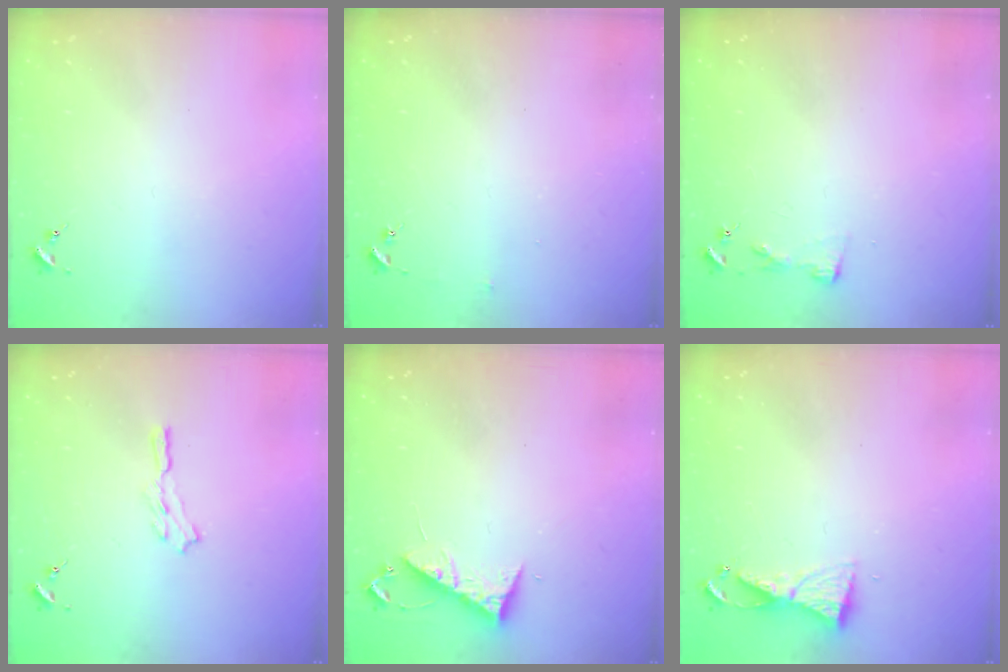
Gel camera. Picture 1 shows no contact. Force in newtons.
{"total": 2.5, "press": 2.5, "slide": 0.2}
{"total": 3.1, "press": 3.1, "slide": 0.4}
{"total": 3.8, "press": 3.8, "slide": 0.3}
{"total": 7.7, "press": 7.6, "slide": 0.6}
{"total": 5.4, "press": 5.4, "slide": 0.5}